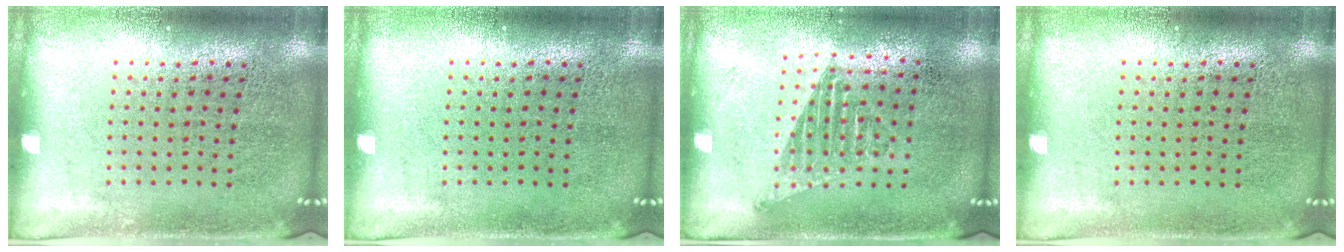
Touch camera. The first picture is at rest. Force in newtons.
{"total": 0.0}
{"total": 1.3, "press": 1.0, "slide": 0.8}
{"total": 0.0}